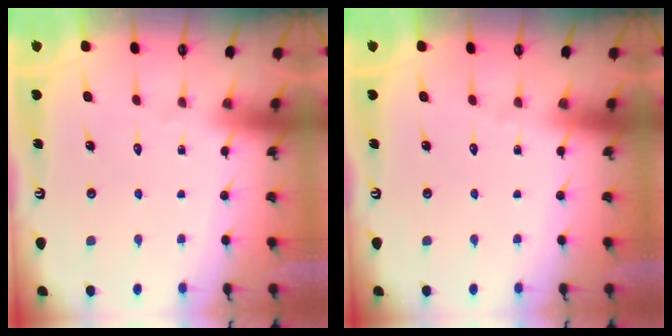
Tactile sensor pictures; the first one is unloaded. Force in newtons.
{"total": 0.0}